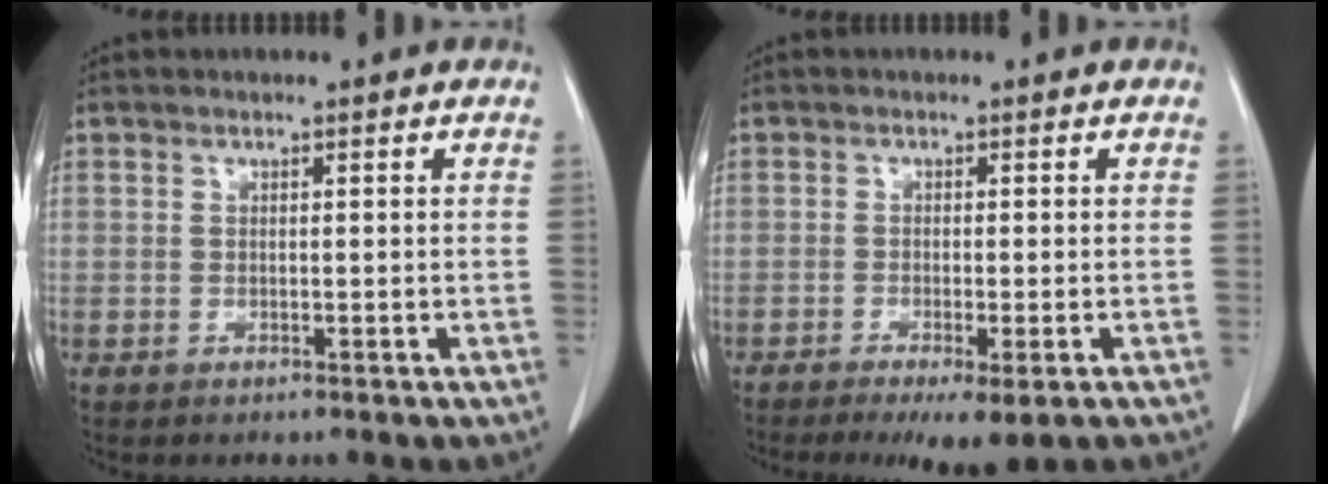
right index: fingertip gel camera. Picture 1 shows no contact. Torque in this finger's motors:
{"motor_torque": [1.20, -0.94, 0.44, 0.10]}